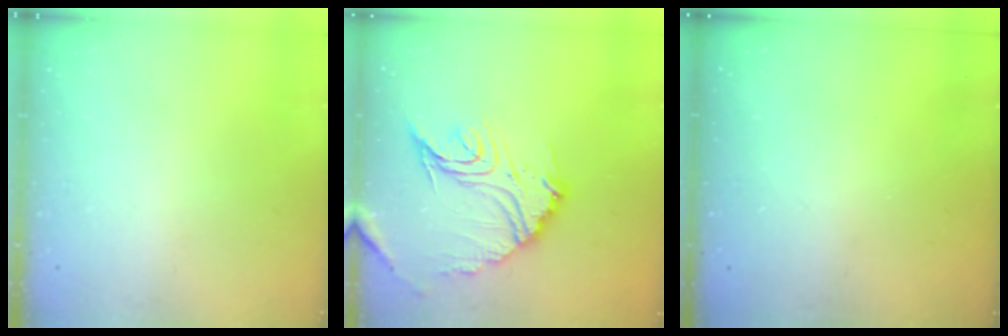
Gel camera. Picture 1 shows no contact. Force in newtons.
{"total": 18.2, "press": 18.1, "slide": 1.8}
{"total": 3.3, "press": 3.3, "slide": 0.1}